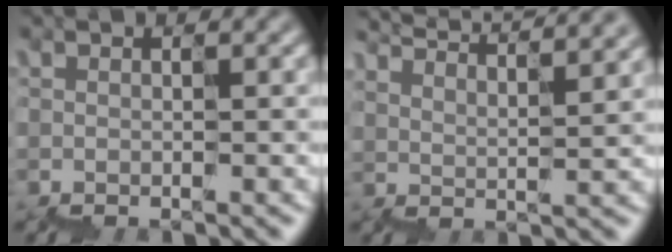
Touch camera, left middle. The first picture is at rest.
{"total": 8.4, "force": [7.8, 1.4, 3.0], "torque": [-0.060, 0.033, 0.091]}